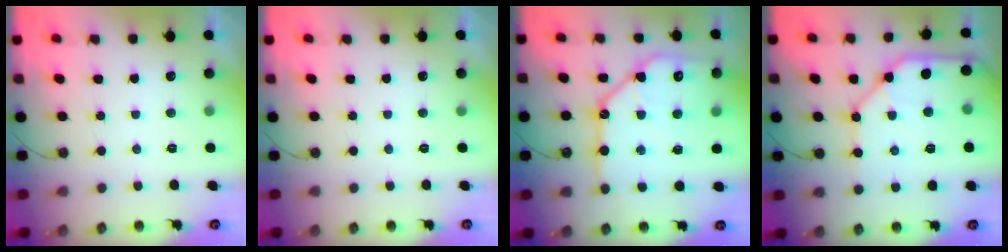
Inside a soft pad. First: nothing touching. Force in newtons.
{"total": 0.0}
{"total": 16.6, "press": 16.5, "slide": 1.4}
{"total": 13.4, "press": 13.3, "slide": 1.4}